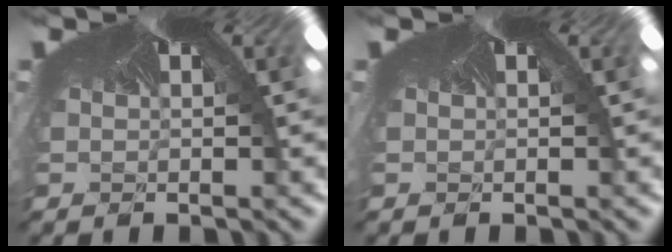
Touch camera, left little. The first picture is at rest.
{"total": 0.0}